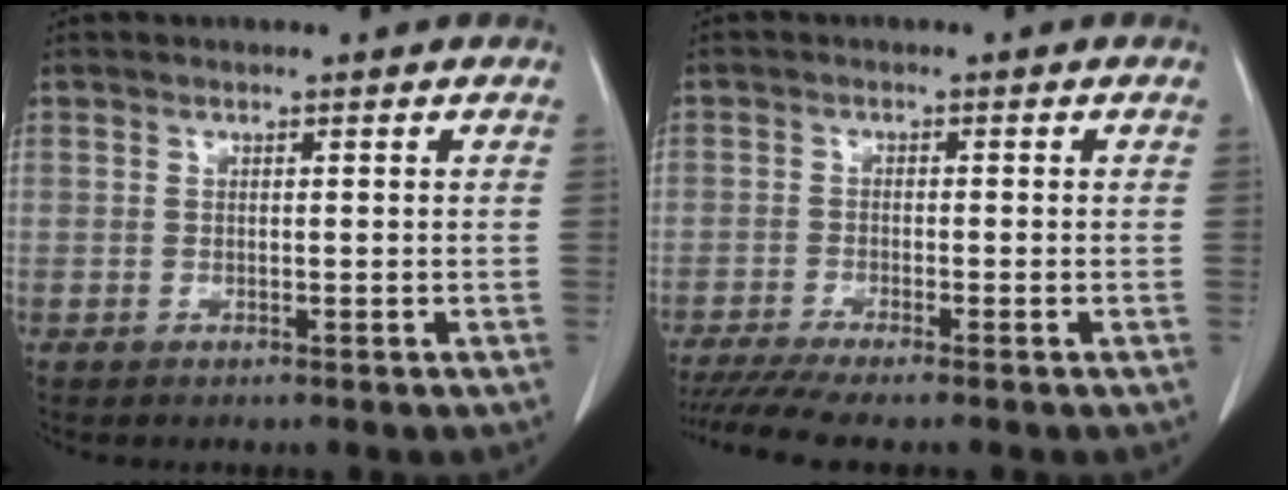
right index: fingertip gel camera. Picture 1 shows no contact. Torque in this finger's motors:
{"motor_torque": [0.75, -0.73, 0.27, 0.08]}